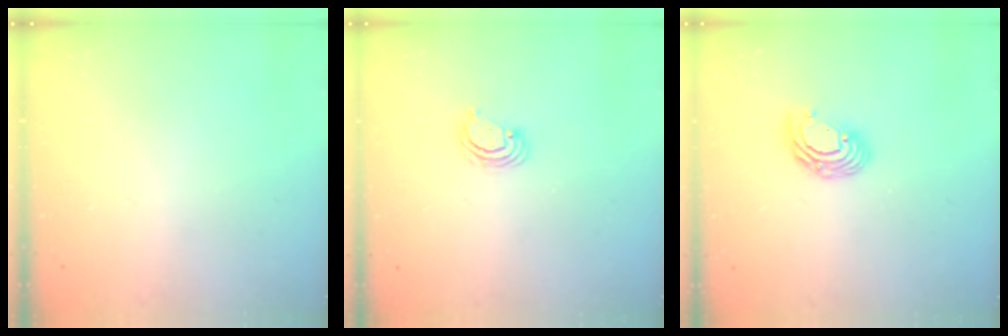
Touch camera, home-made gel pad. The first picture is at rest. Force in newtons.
{"total": 2.8, "press": 2.8, "slide": 0.3}
{"total": 8.7, "press": 8.6, "slide": 1.3}